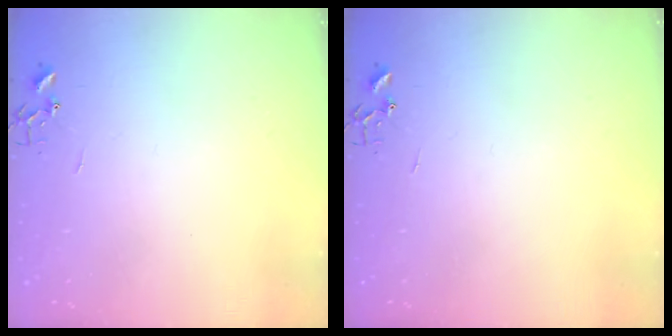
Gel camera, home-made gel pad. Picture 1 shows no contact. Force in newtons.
{"total": 0.0}